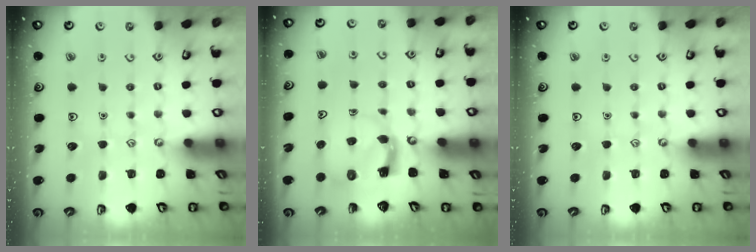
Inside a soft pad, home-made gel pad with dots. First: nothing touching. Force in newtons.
{"total": 3.8, "press": 3.8, "slide": 0.6}
{"total": 0.0}